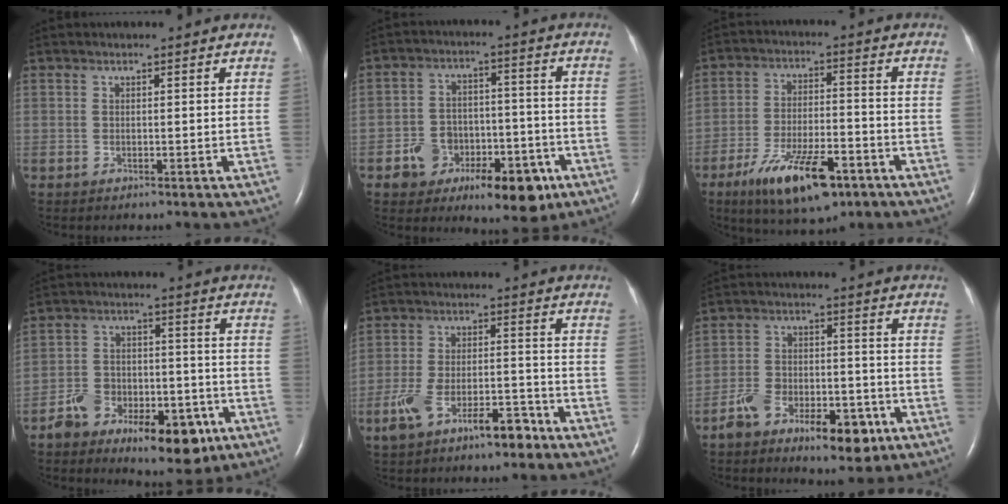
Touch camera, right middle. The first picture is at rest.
{"total": 11.6, "force": [-5.7, 6.9, 7.3], "torque": [-0.098, 0.027, -0.075]}
{"total": 13.5, "force": [-7.9, 4.3, 10.1], "torque": [-0.183, -0.011, -0.126]}
{"total": 13.8, "force": [-7.5, 6.7, 9.4], "torque": [-0.142, 0.015, -0.110]}
{"total": 9.4, "force": [-5.8, 3.6, 6.5], "torque": [-0.132, 0.015, -0.094]}
{"total": 11.5, "force": [-6.5, 5.1, 8.0], "torque": [-0.134, 0.014, -0.099]}